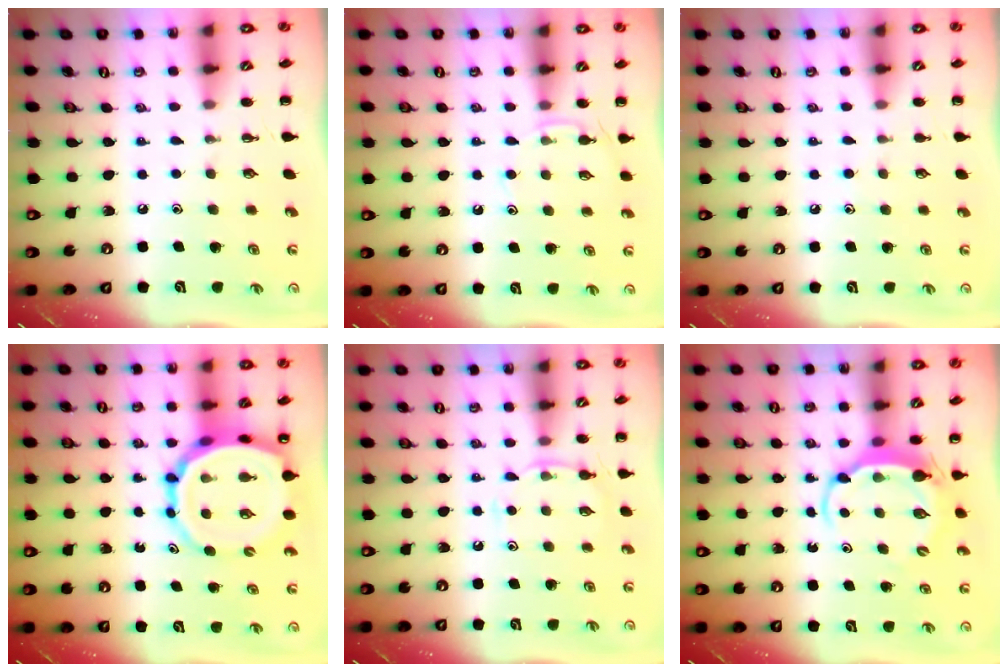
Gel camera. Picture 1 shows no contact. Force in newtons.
{"total": 5.4, "press": 5.2, "slide": 1.4}
{"total": 4.8, "press": 4.4, "slide": 1.9}
{"total": 14.5, "press": 13.8, "slide": 4.4}
{"total": 7.0, "press": 6.7, "slide": 1.8}
{"total": 5.3, "press": 5.2, "slide": 0.9}